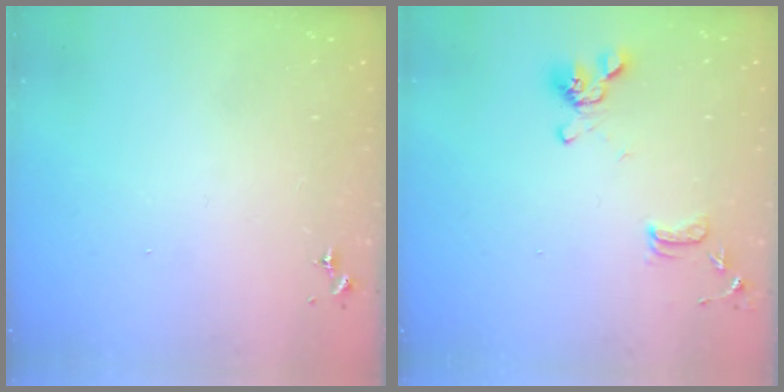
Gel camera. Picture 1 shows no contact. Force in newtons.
{"total": 12.0, "press": 11.9, "slide": 1.8}